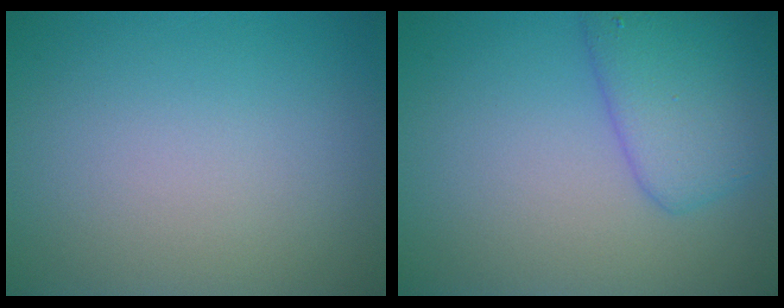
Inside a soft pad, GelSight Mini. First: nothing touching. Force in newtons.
{"total": 4.4, "press": 4.3, "slide": 0.3}